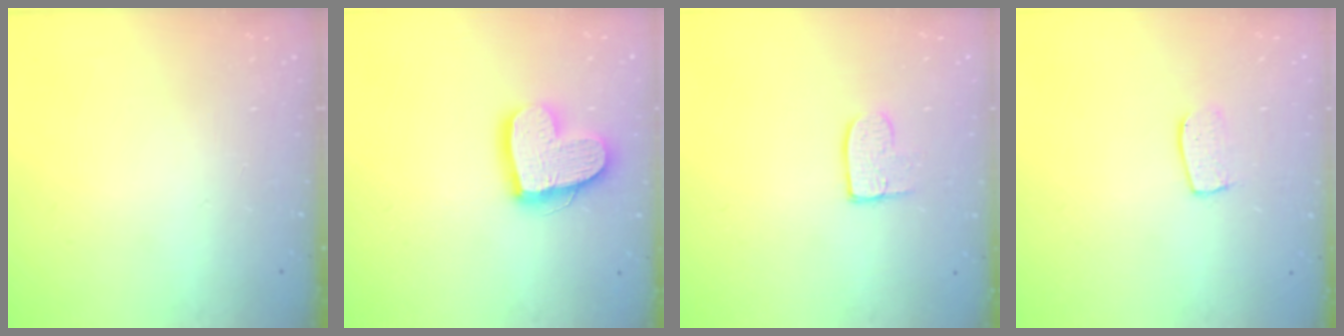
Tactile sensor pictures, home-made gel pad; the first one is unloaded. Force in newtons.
{"total": 16.5, "press": 16.5, "slide": 1.6}
{"total": 6.2, "press": 6.2, "slide": 0.4}
{"total": 6.3, "press": 6.2, "slide": 0.5}